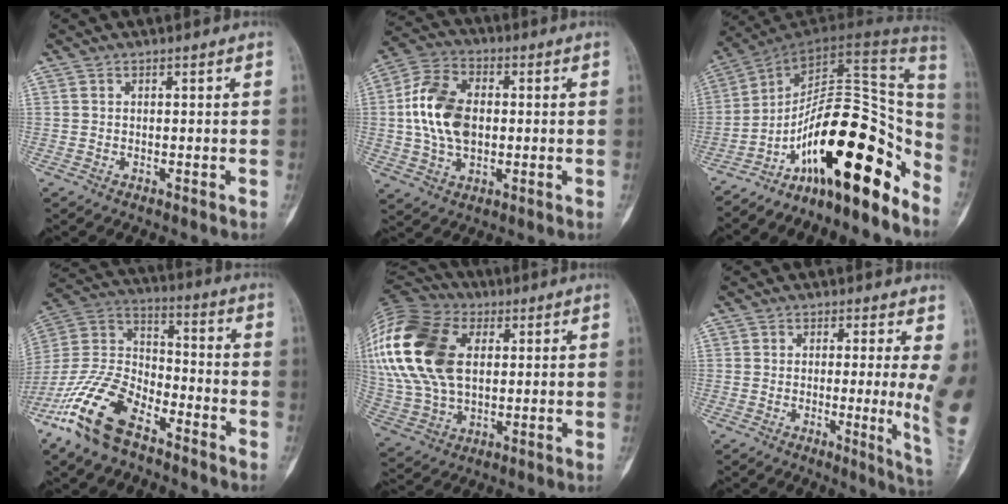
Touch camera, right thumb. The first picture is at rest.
{"total": 13.3, "force": [0.4, 8.7, 10.1], "torque": [-0.186, 0.015, 0.005]}
{"total": 20.3, "force": [-12.6, 7.1, 14.3], "torque": [-0.171, 0.136, -0.202]}
{"total": 17.6, "force": [-11.1, 8.2, 10.9], "torque": [-0.225, 0.056, -0.219]}
{"total": 28.3, "force": [7.0, 18.4, 20.4], "torque": [-0.477, 0.028, 0.136]}
{"total": 8.8, "force": [0.9, 0.4, 8.7], "torque": [-0.105, -0.019, 0.011]}